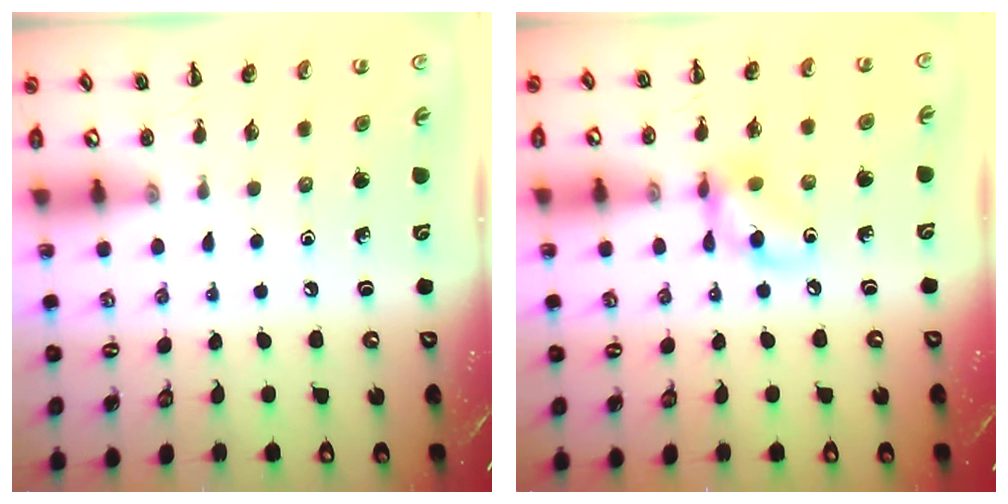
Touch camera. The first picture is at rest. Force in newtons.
{"total": 8.5, "press": 8.5, "slide": 0.7}